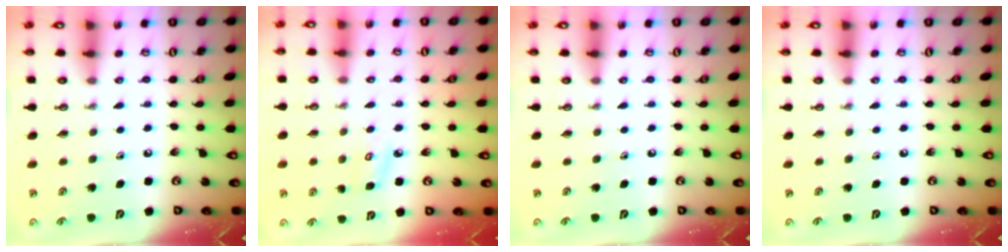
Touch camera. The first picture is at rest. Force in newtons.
{"total": 4.9, "press": 4.9, "slide": 0.5}
{"total": 0.0}
{"total": 0.0}